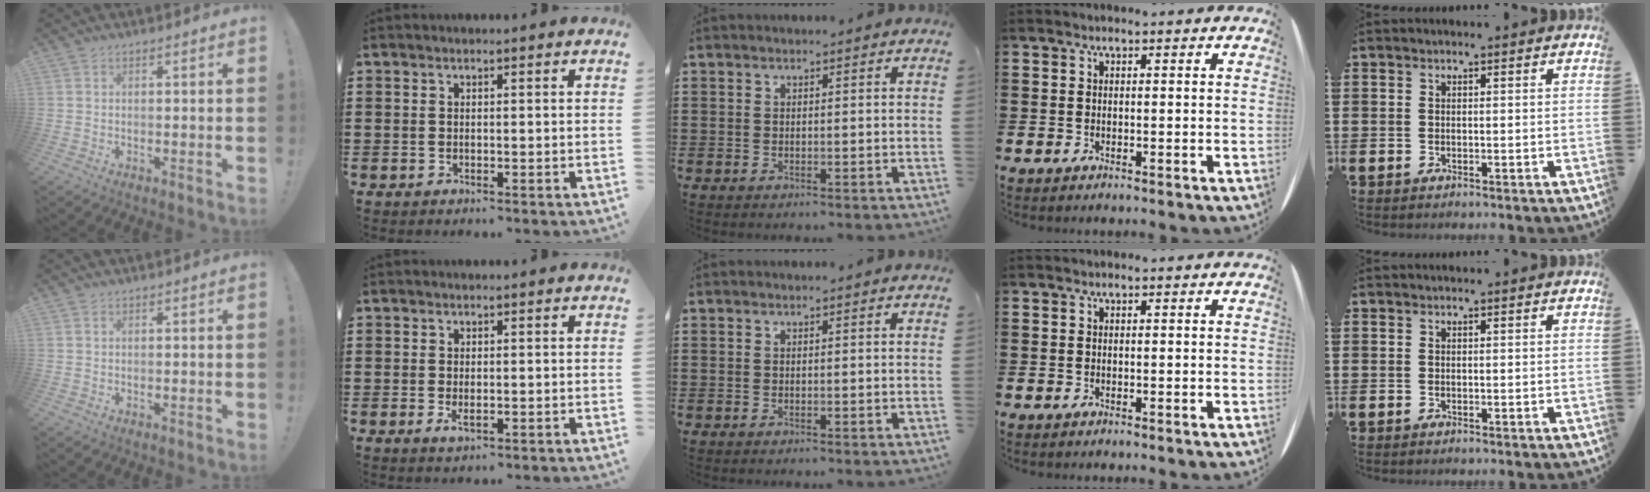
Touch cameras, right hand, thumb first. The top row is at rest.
{"index": {"total": 1.5, "force": [-0.3, 0.5, 1.4], "torque": [-0.026, -0.003, -0.004]}}